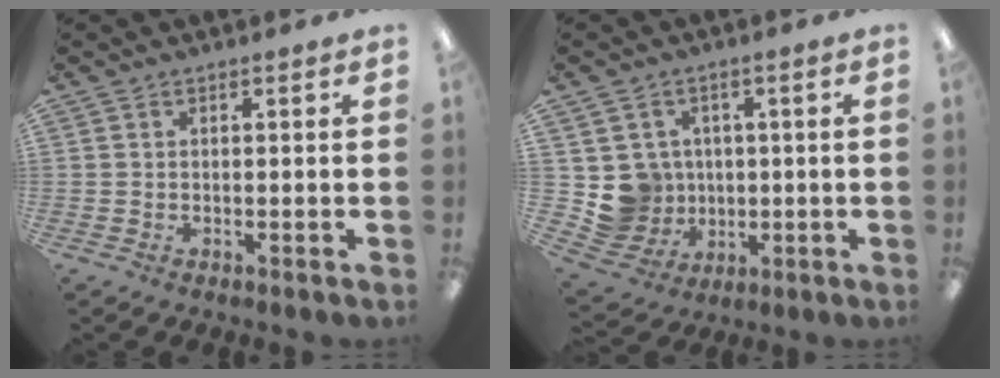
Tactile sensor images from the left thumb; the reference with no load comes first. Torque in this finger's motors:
{"motor_torque": [-0.51, 0.47, 0.04, -0.18, -0.01]}